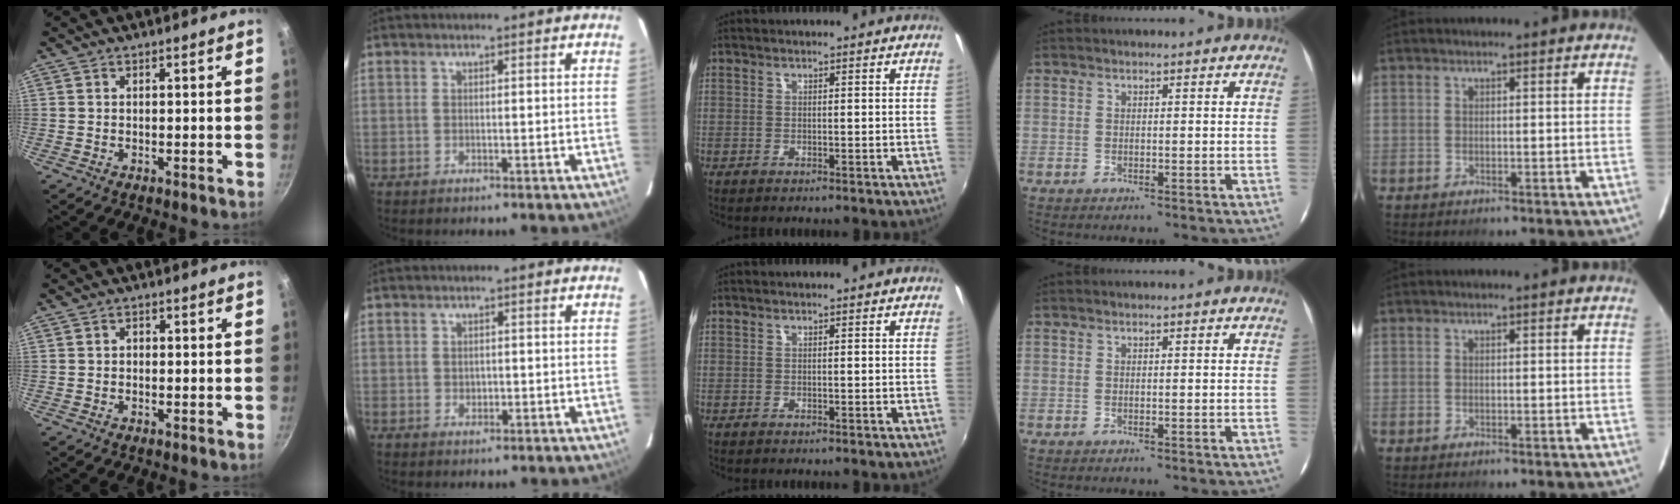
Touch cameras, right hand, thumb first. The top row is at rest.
{"thumb": {"total": 1.1, "force": [0.0, 0.9, 0.6], "torque": [-0.009, 0.005, -0.002]}, "index": {"total": 1.5, "force": [-0.2, 1.3, 0.8], "torque": [-0.009, 0.002, -0.002]}}